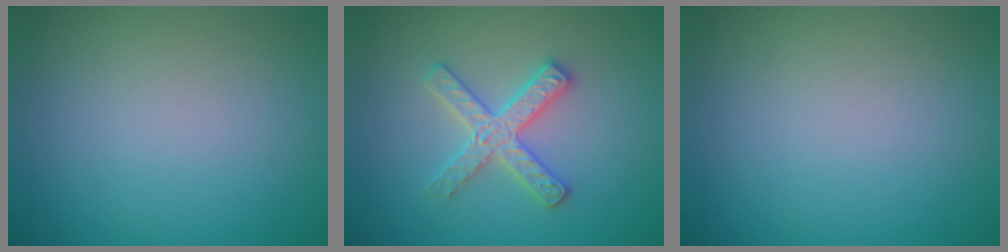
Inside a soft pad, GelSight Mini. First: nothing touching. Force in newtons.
{"total": 2.9, "press": 2.9, "slide": 0.5}
{"total": 0.0}